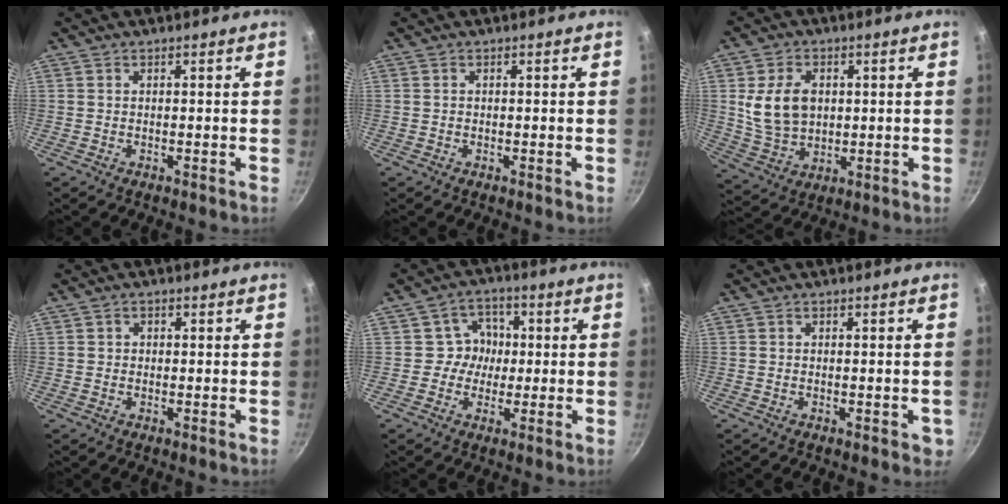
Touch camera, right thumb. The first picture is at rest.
{"total": 0.0}
{"total": 10.5, "force": [1.6, 7.8, 6.9], "torque": [-0.110, -0.009, 0.040]}
{"total": 1.3, "force": [0.3, 1.2, 0.5], "torque": [-0.003, -0.001, 0.002]}
{"total": 6.4, "force": [0.2, 6.0, 2.1], "torque": [0.014, 0.008, -0.009]}
{"total": 1.9, "force": [-0.2, 1.3, 1.4], "torque": [-0.009, 0.001, -0.003]}